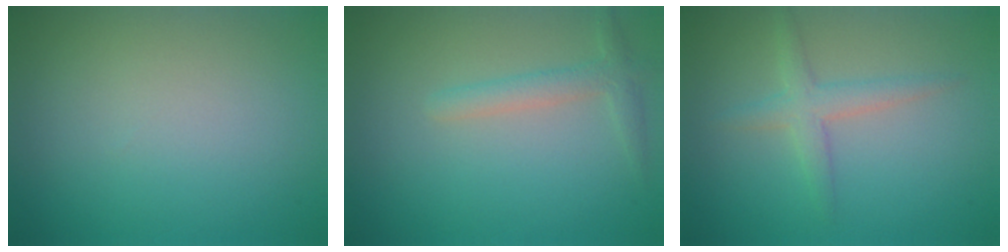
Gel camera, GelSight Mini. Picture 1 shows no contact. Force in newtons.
{"total": 2.0, "press": 2.0, "slide": 0.1}
{"total": 2.3, "press": 2.3, "slide": 0.2}